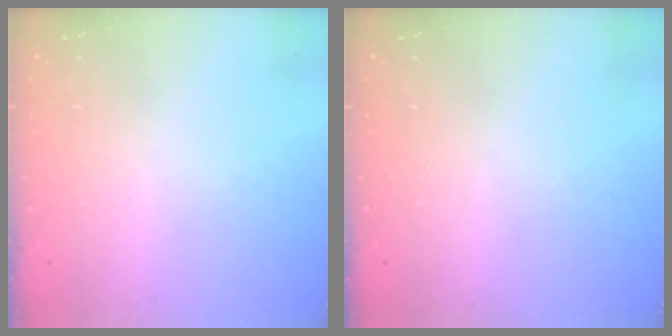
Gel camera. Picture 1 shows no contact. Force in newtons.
{"total": 0.0}